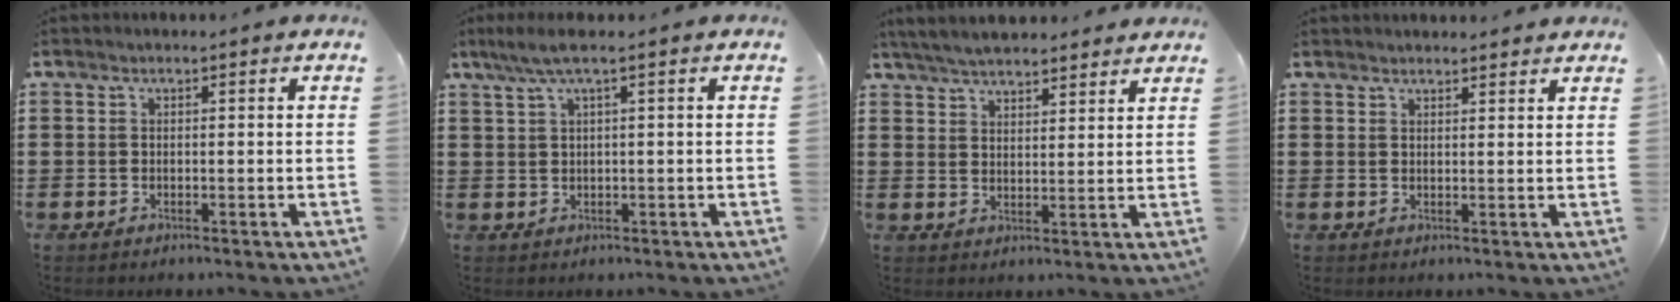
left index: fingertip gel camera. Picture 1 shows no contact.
{"total": 2.9, "force": [1.0, 0.1, 2.7], "torque": [-0.060, -0.003, 0.014]}
{"total": 4.7, "force": [4.5, 0.5, 1.0], "torque": [-0.033, -0.011, 0.084]}
{"total": 1.7, "force": [1.7, 0.2, 0.1], "torque": [-0.006, 0.002, 0.034]}